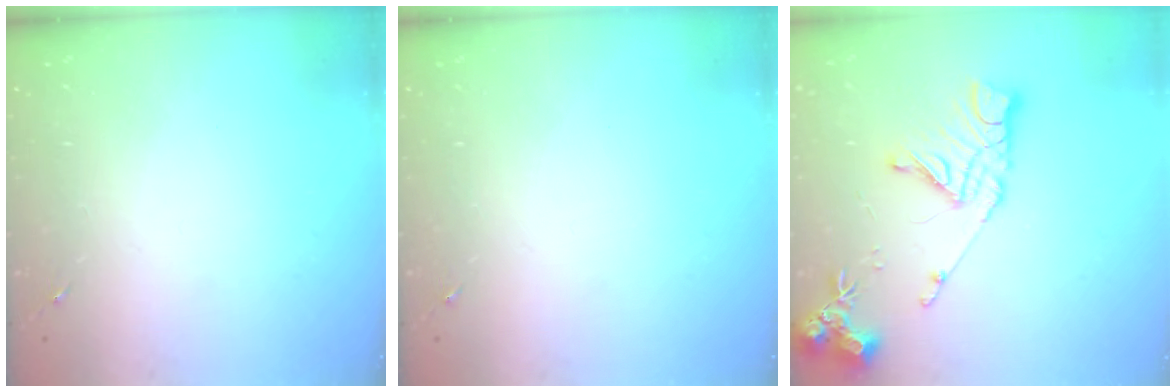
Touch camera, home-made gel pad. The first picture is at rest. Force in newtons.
{"total": 0.0}
{"total": 15.4, "press": 15.3, "slide": 1.8}